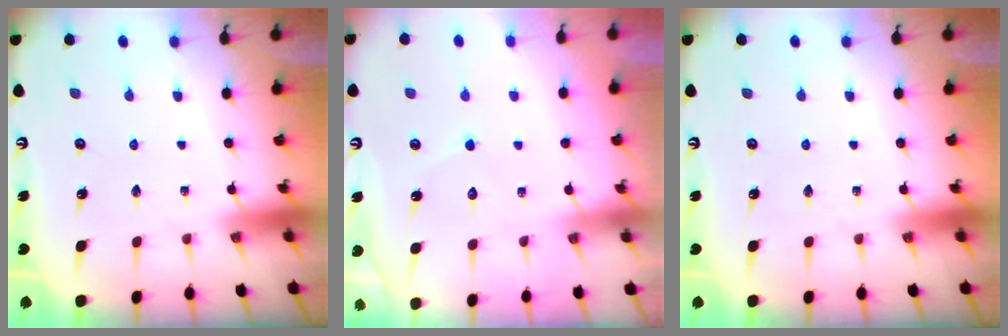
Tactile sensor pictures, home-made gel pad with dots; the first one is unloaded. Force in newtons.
{"total": 4.9, "press": 4.9, "slide": 0.4}
{"total": 0.0}